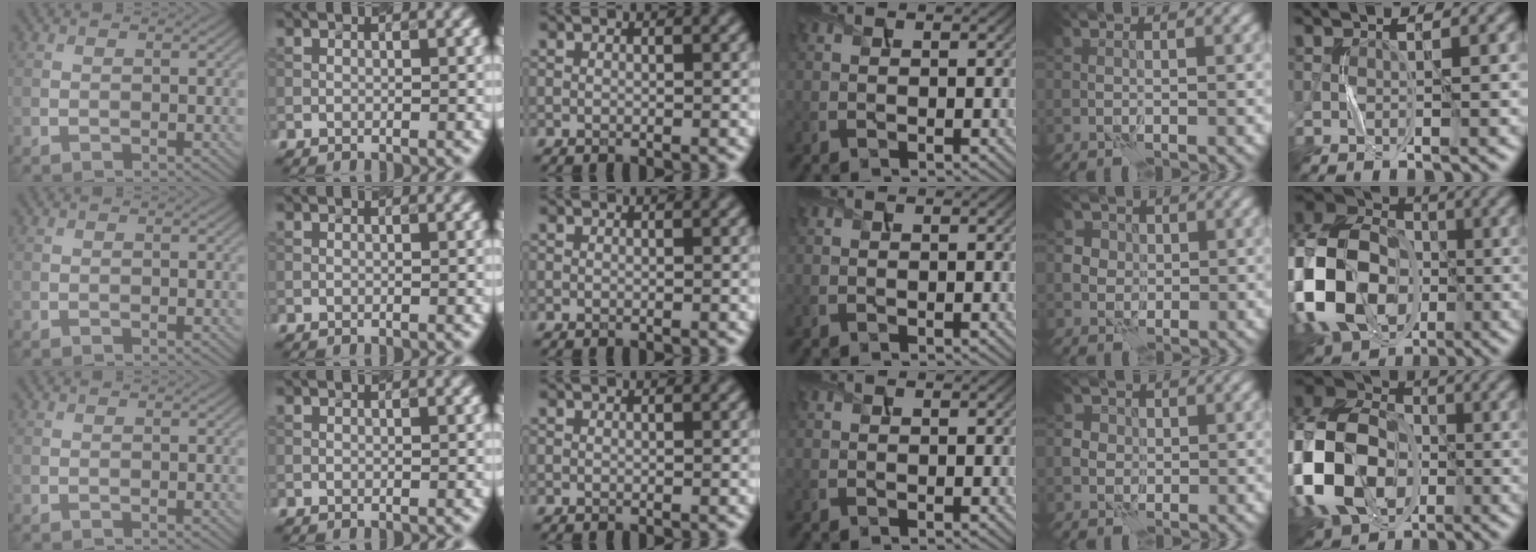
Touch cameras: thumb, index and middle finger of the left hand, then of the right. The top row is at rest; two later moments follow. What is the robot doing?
{"motion": "press", "object": "button"}